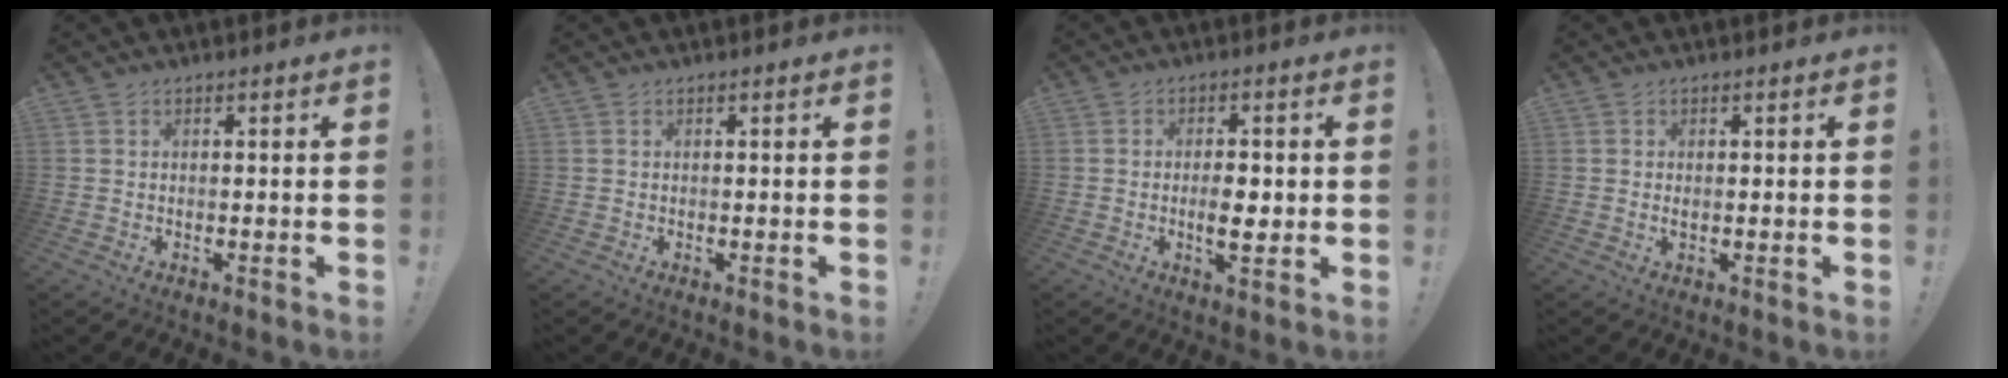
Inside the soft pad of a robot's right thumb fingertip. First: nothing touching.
{"total": 0.0}
{"total": 5.8, "force": [-0.7, 2.2, 5.3], "torque": [-0.075, -0.006, -0.017]}
{"total": 0.7, "force": [0.1, 0.3, 0.6], "torque": [-0.005, -0.001, 0.000]}